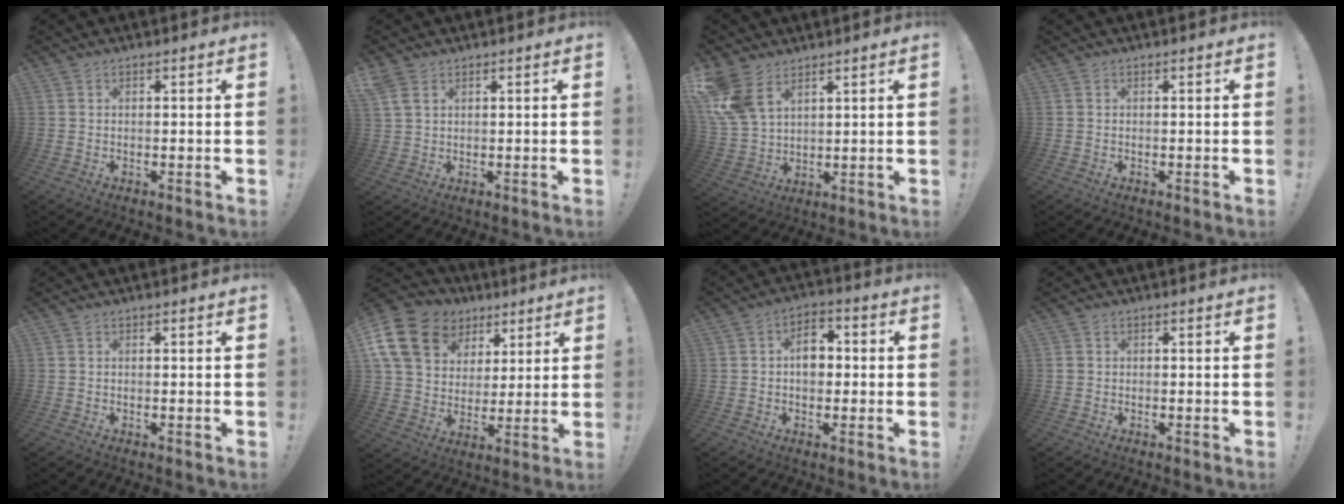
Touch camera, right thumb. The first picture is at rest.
{"total": 4.2, "force": [2.5, 2.4, 2.4], "torque": [-0.049, -0.005, 0.052]}
{"total": 11.1, "force": [6.3, 6.8, 6.1], "torque": [-0.134, -0.021, 0.130]}
{"total": 0.0}
{"total": 0.0}
{"total": 18.5, "force": [8.5, 13.6, 9.2], "torque": [-0.152, -0.035, 0.176]}
{"total": 7.7, "force": [0.2, 5.5, 5.3], "torque": [-0.070, 0.012, 0.001]}
{"total": 1.1, "force": [0.0, 1.0, 0.4], "torque": [-0.006, 0.003, 0.000]}